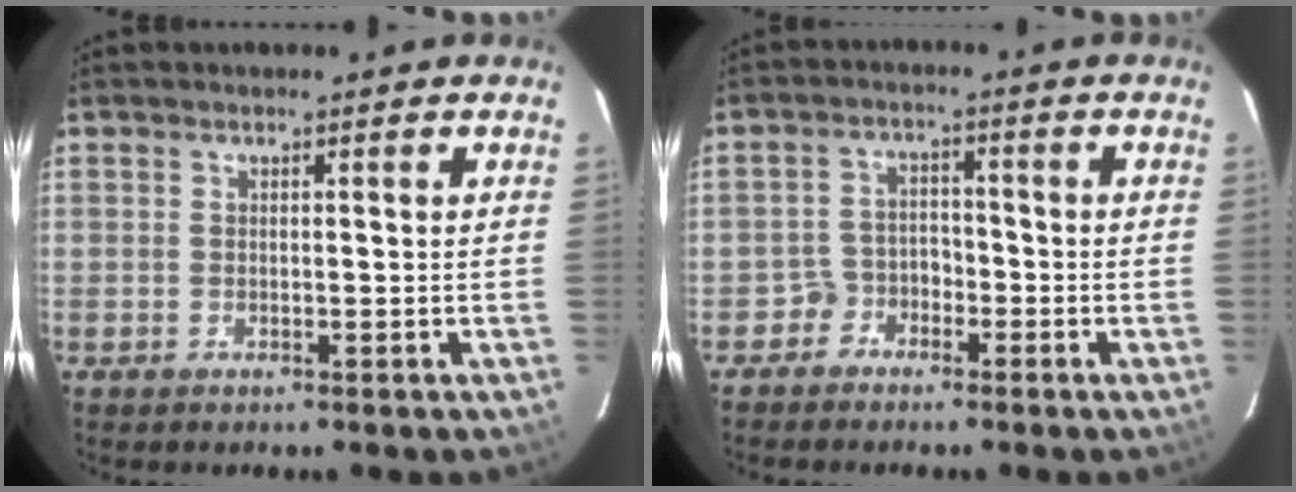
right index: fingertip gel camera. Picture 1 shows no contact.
{"total": 3.5, "force": [-2.6, 2.4, -0.1], "torque": [-0.001, 0.017, -0.049]}